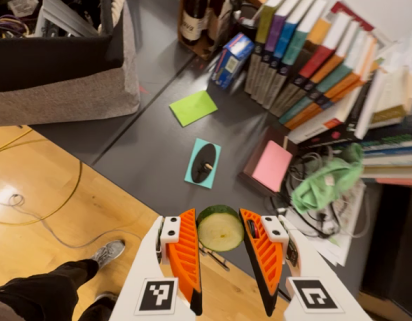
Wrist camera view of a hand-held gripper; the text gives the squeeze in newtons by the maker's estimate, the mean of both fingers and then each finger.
{"total": 8.3, "left": 8.7, "right": 7.9}